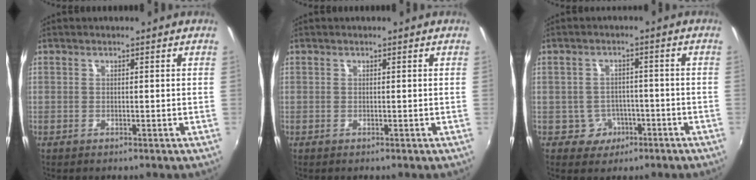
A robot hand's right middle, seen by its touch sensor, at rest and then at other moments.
{"total": 0.0}
{"total": 5.0, "force": [-2.3, 4.4, 0.7], "torque": [-0.027, 0.012, -0.024]}